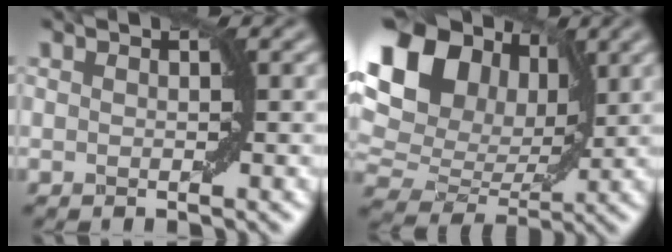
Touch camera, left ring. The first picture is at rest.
{"total": 15.3, "force": [5.3, 10.8, 9.5], "torque": [-0.193, 0.041, 0.093]}